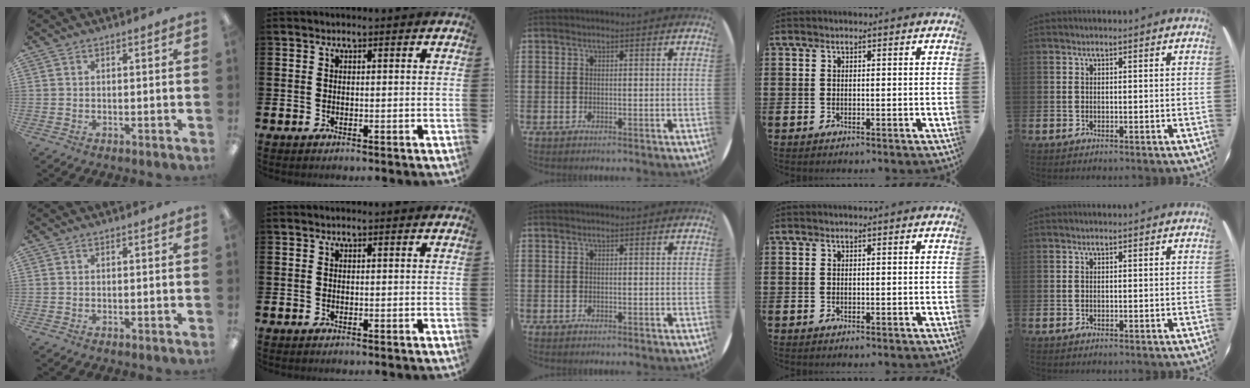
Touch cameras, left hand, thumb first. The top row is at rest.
{}